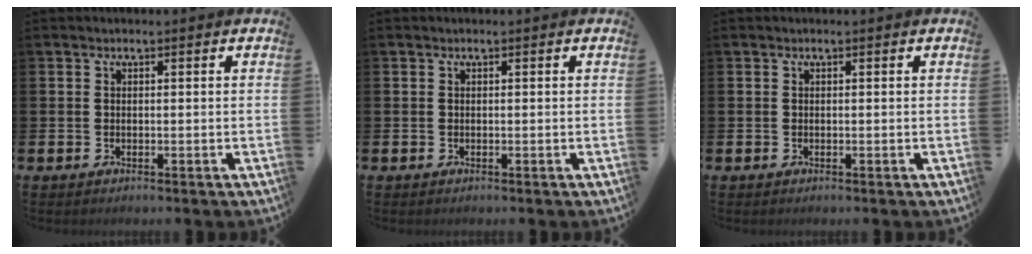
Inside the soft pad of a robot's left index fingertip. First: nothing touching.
{"total": 0.0}
{"total": 0.0}